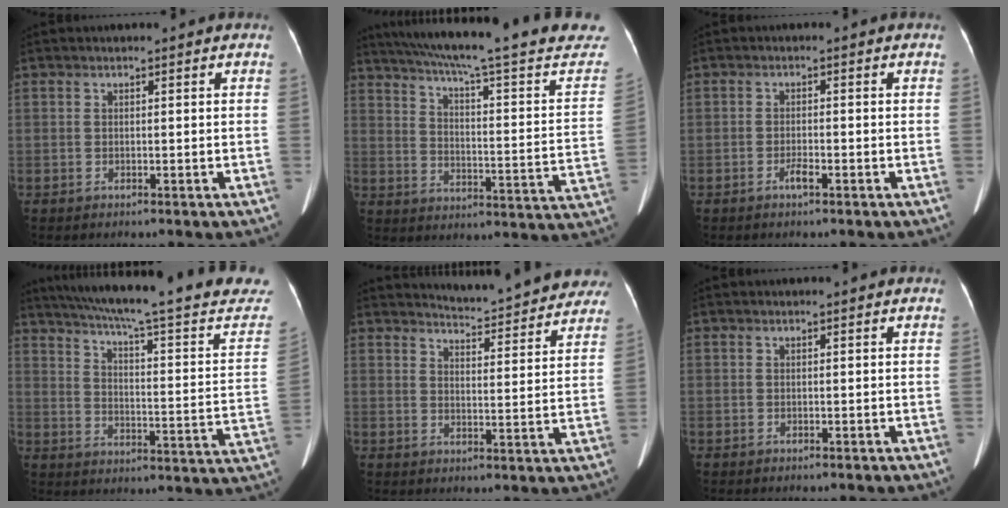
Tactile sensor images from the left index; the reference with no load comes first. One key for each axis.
{"total": 30.7, "fx": 26.6, "fy": 2.5, "fz": 15.2, "tx": -0.228, "ty": -0.057, "tz": 0.331}
{"total": 1.7, "fx": -1.3, "fy": 0.2, "fz": 1.1, "tx": -0.027, "ty": -0.004, "tz": -0.021}
{"total": 30.1, "fx": 26.1, "fy": 2.7, "fz": 14.8, "tx": -0.221, "ty": -0.056, "tz": 0.324}
{"total": 15.1, "fx": 14.4, "fy": 2.2, "fz": 4.0, "tx": -0.040, "ty": -0.028, "tz": 0.162}
{"total": 0.0}